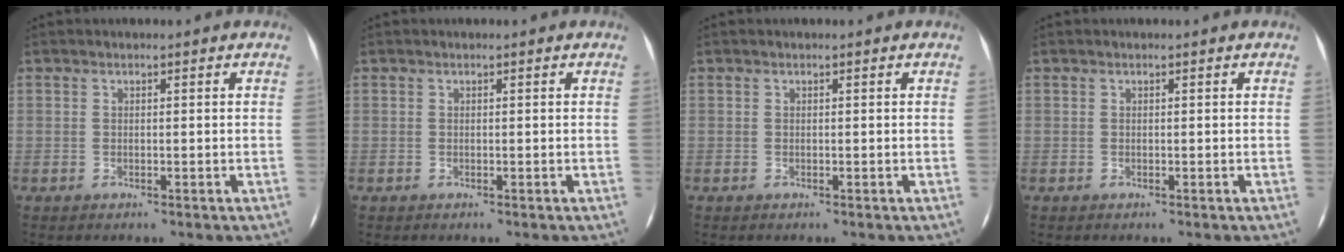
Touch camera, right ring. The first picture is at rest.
{"total": 0.0}
{"total": 0.0}
{"total": 0.0}